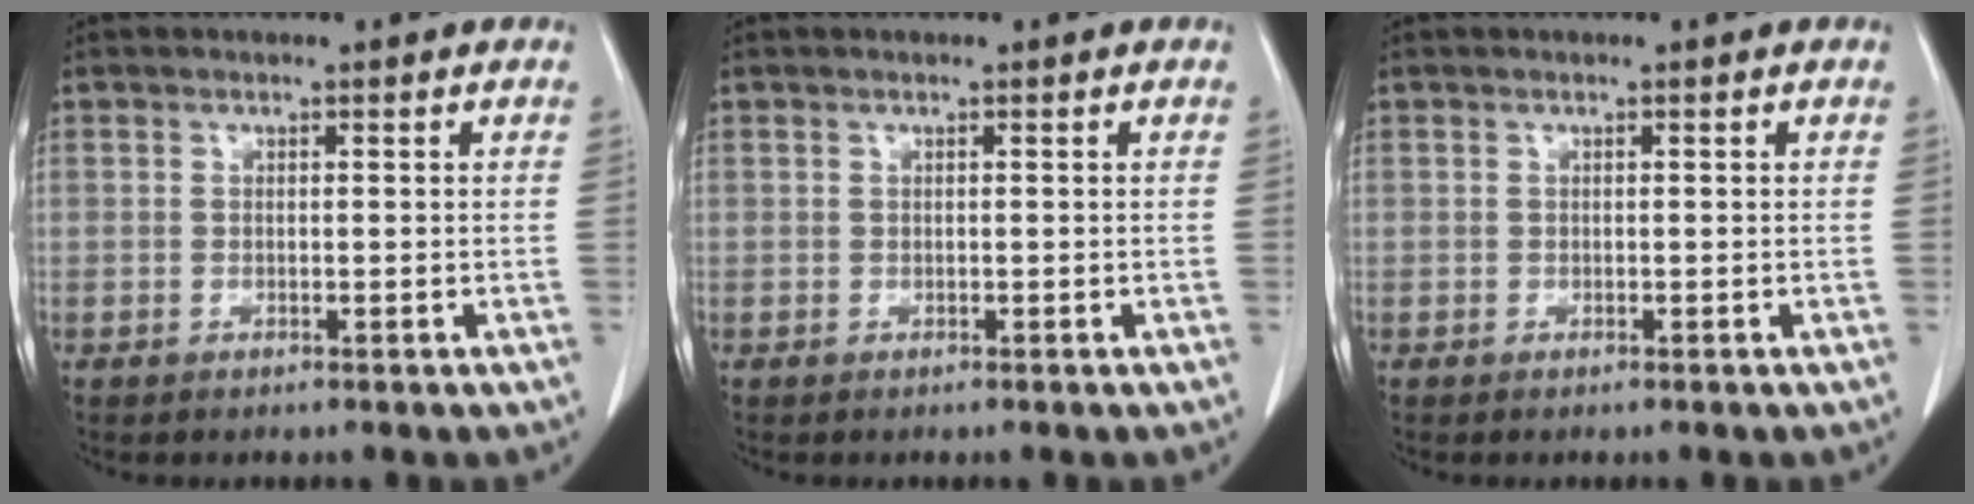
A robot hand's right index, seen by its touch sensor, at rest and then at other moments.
{"total": 0.0}
{"total": 0.0}